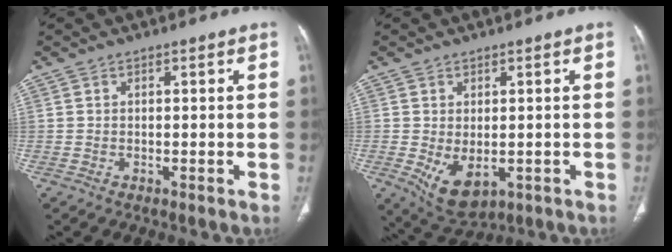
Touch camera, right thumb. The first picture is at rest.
{"total": 7.2, "force": [-1.5, 4.4, 5.5], "torque": [-0.086, -0.009, -0.004]}